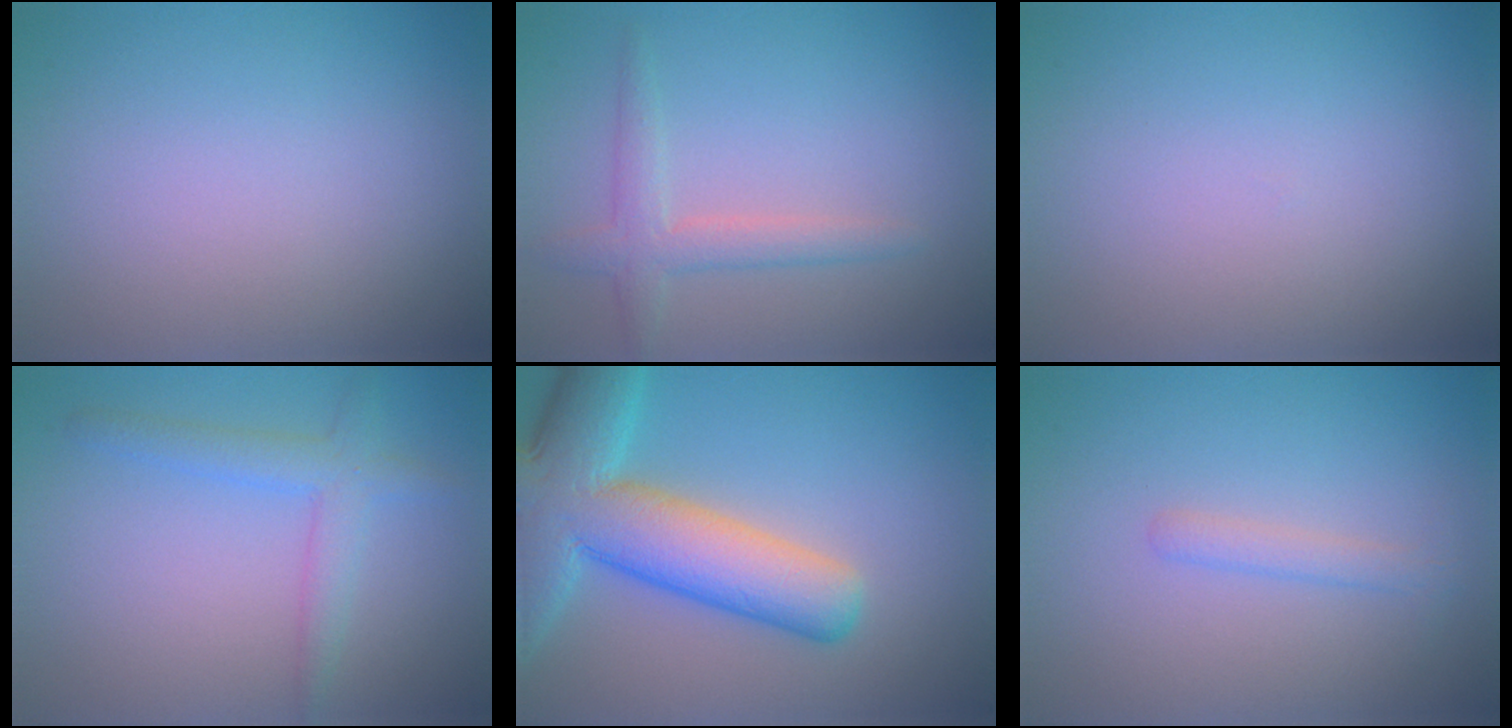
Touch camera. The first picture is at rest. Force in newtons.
{"total": 2.5, "press": 2.5, "slide": 0.1}
{"total": 0.0}
{"total": 2.8, "press": 2.8, "slide": 0.2}
{"total": 10.5, "press": 10.5, "slide": 0.8}
{"total": 1.4, "press": 1.4, "slide": 0.1}